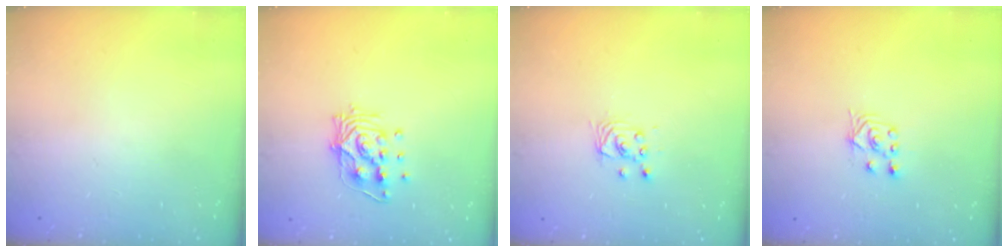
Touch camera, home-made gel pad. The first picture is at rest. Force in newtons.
{"total": 11.2, "press": 11.2, "slide": 0.6}
{"total": 2.8, "press": 2.8, "slide": 0.2}
{"total": 3.0, "press": 2.8, "slide": 0.9}